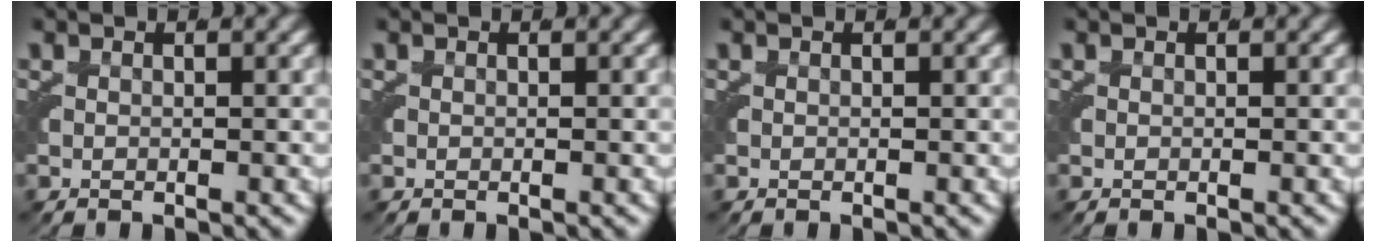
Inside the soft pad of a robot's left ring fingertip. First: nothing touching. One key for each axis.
{"total": 1.7, "fx": -0.1, "fy": -1.6, "fz": -0.5, "tx": 0.016, "ty": -0.011, "tz": 0.010}
{"total": 0.0}
{"total": 0.0}